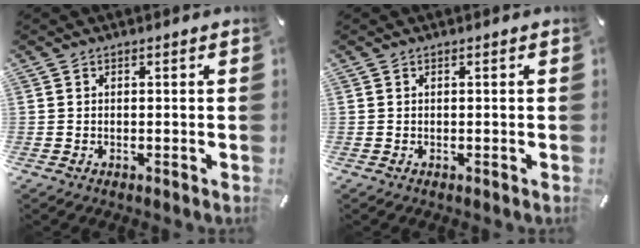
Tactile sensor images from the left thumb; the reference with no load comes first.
{"total": 0.0}